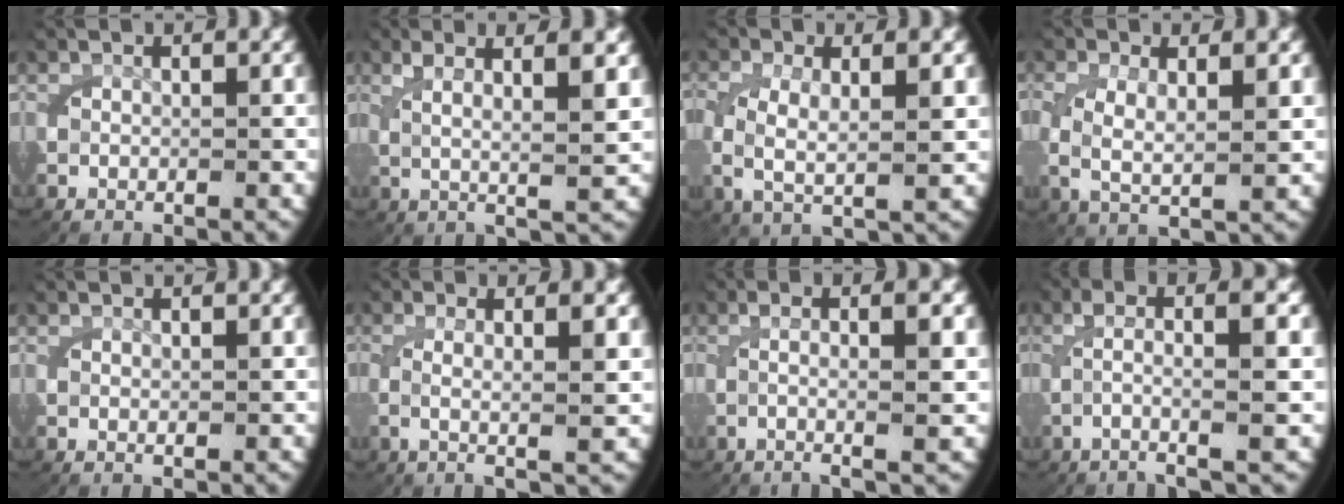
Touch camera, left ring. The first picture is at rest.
{"total": 6.9, "force": [2.7, 1.7, 6.1], "torque": [-0.086, 0.019, 0.037]}
{"total": 4.6, "force": [0.6, 2.0, 4.1], "torque": [-0.092, -0.009, 0.019]}
{"total": 4.5, "force": [0.7, 2.4, 3.7], "torque": [-0.083, -0.008, 0.018]}
{"total": 0.5, "force": [0.3, 0.3, 0.4], "torque": [-0.006, -0.001, 0.005]}
{"total": 4.6, "force": [0.3, 1.0, 4.5], "torque": [-0.084, 0.003, 0.006]}
{"total": 4.7, "force": [0.0, 0.8, 4.7], "torque": [-0.083, 0.008, -0.003]}
{"total": 5.1, "force": [-0.1, 0.9, 5.0], "torque": [-0.095, 0.009, -0.007]}